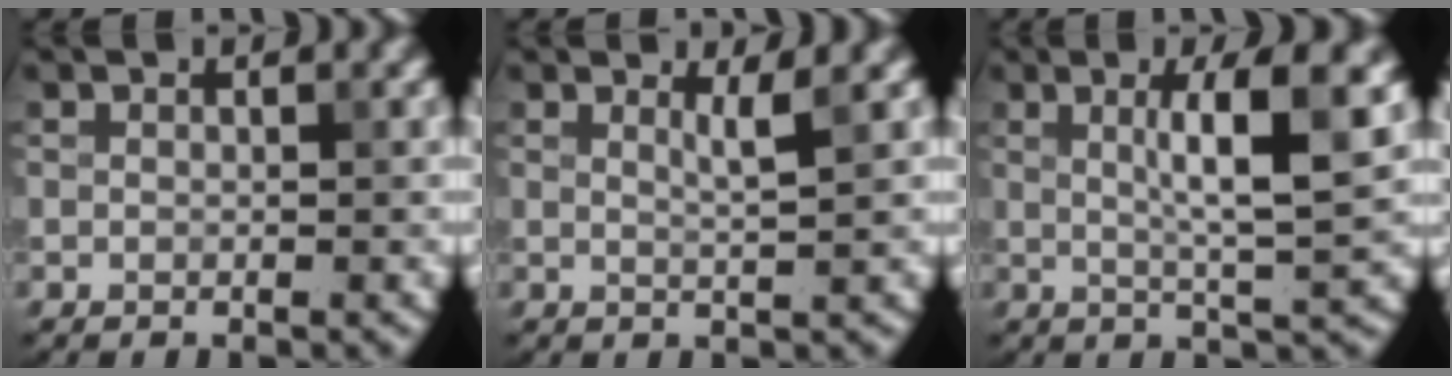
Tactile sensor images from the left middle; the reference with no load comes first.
{"total": 1.6, "force": [0.7, 0.3, 1.4], "torque": [-0.018, -0.003, 0.008]}
{"total": 6.1, "force": [1.5, 1.0, 5.9], "torque": [-0.084, 0.005, 0.024]}